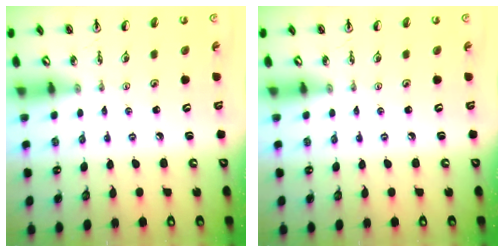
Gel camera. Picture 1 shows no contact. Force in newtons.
{"total": 0.0}